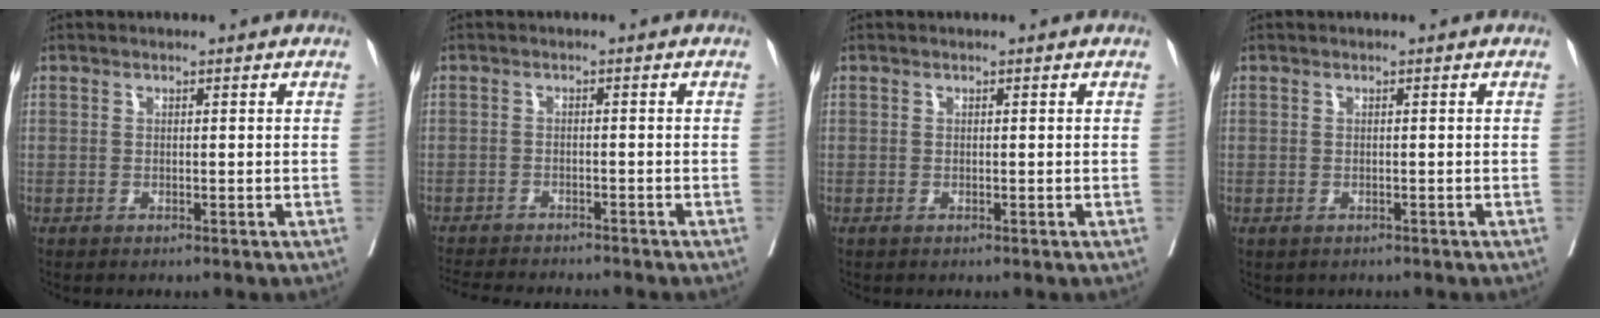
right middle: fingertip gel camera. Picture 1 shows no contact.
{"total": 9.9, "force": [-9.2, 1.0, 3.3], "torque": [-0.044, -0.011, -0.131]}
{"total": 0.0}
{"total": 1.1, "force": [-0.8, 0.7, 0.4], "torque": [-0.008, -0.001, -0.009]}